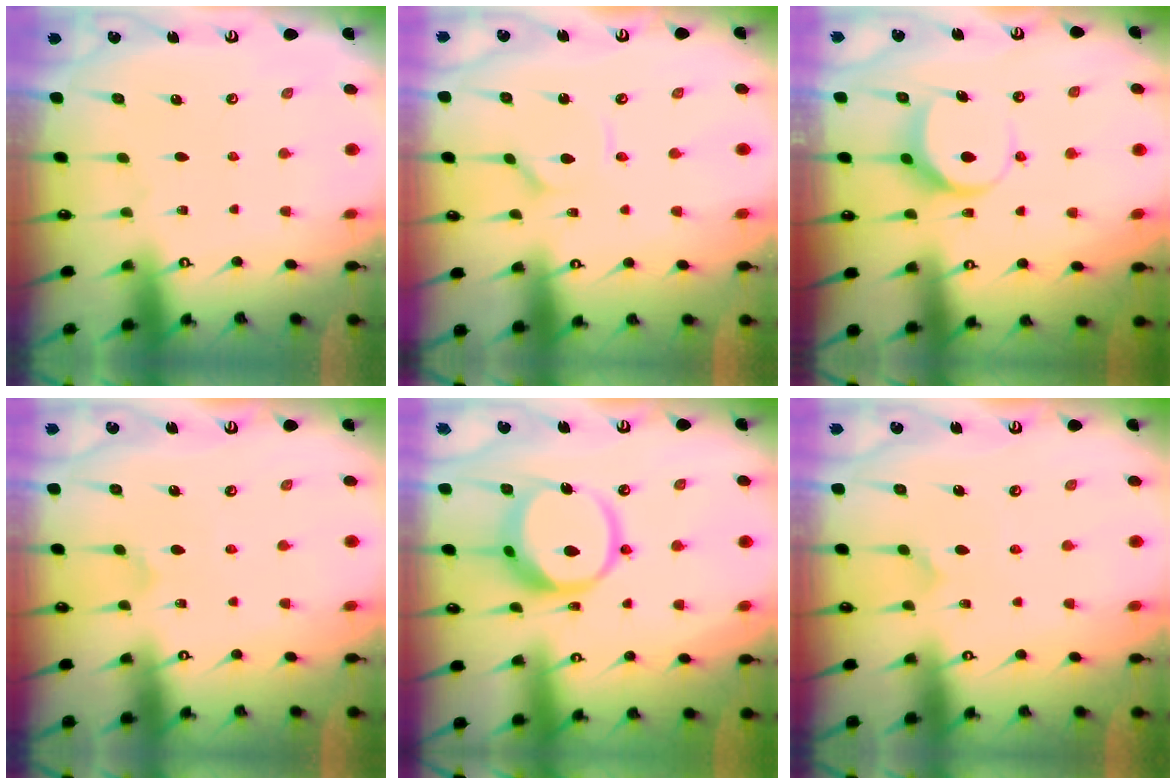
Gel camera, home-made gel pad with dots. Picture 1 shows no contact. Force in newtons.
{"total": 1.1, "press": 1.1, "slide": 0.2}
{"total": 7.7, "press": 7.6, "slide": 0.9}
{"total": 3.8, "press": 3.8, "slide": 0.5}
{"total": 13.9, "press": 13.8, "slide": 1.5}
{"total": 5.7, "press": 5.7, "slide": 0.5}